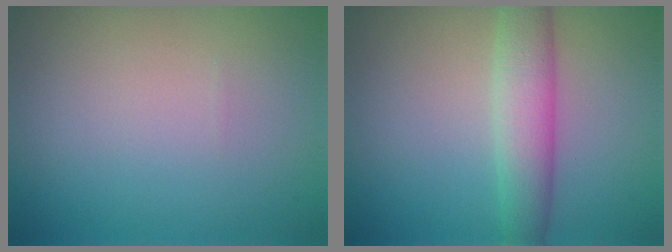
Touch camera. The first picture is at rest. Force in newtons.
{"total": 4.5, "press": 4.5, "slide": 0.1}